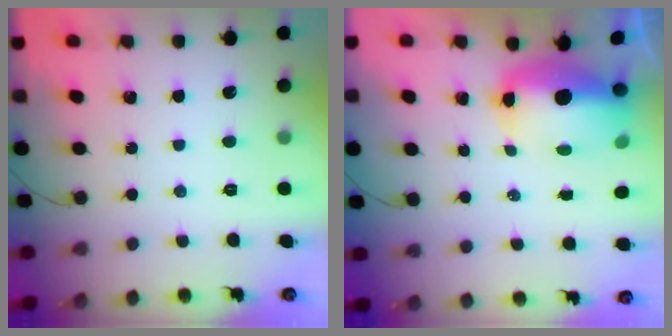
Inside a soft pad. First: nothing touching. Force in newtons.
{"total": 11.1, "press": 10.8, "slide": 2.6}